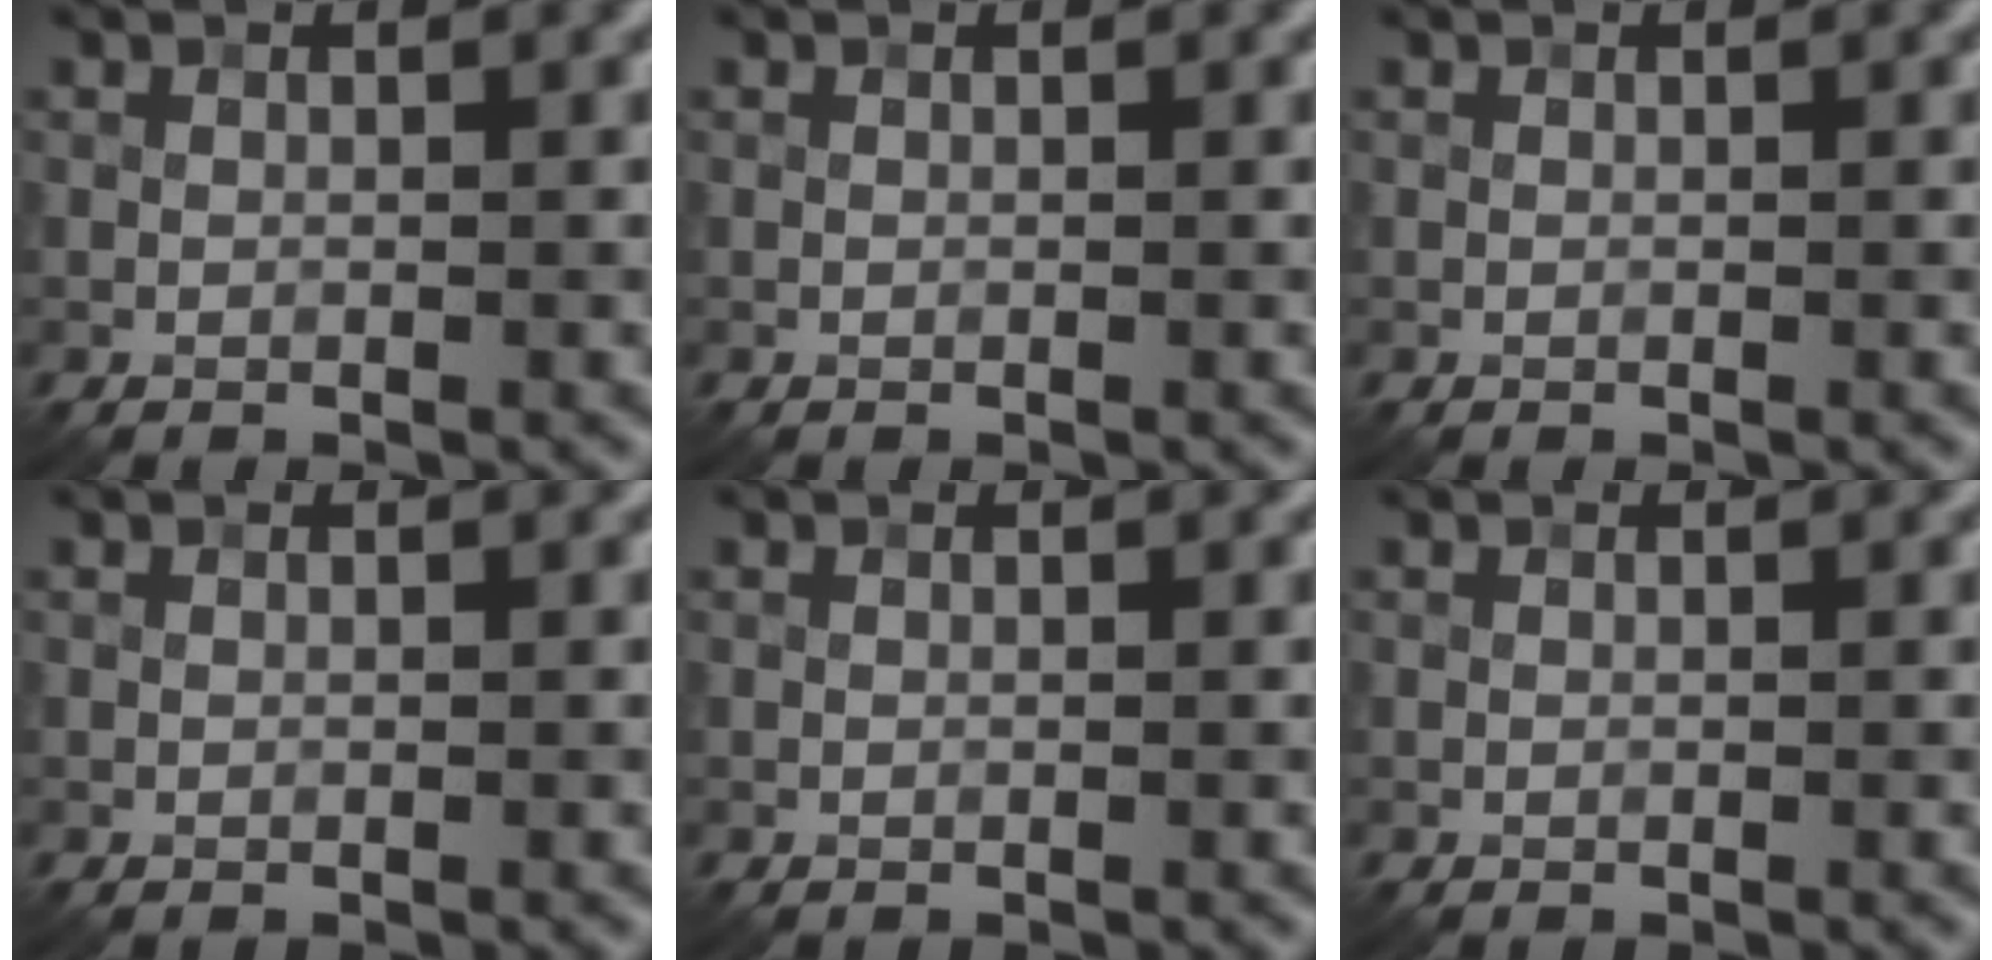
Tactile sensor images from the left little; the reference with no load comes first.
{"total": 0.0}
{"total": 0.0}
{"total": 0.0}
{"total": 0.0}
{"total": 0.0}